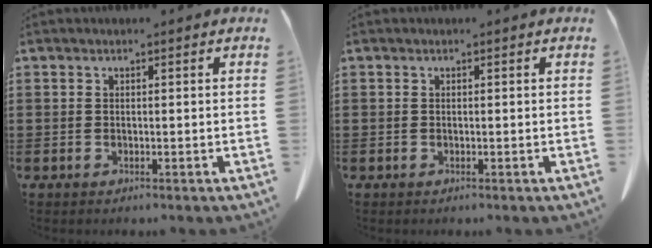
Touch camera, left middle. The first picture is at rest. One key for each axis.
{"total": 0.0}